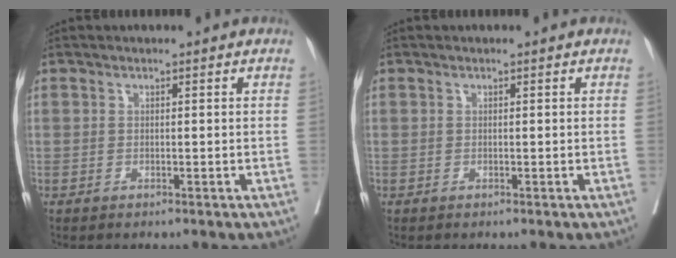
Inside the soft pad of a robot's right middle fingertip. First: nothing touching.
{"total": 0.0}